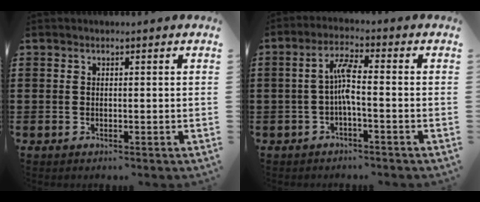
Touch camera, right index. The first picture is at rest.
{"total": 5.0, "force": [-0.9, 1.0, 4.8], "torque": [-0.097, 0.006, -0.023]}